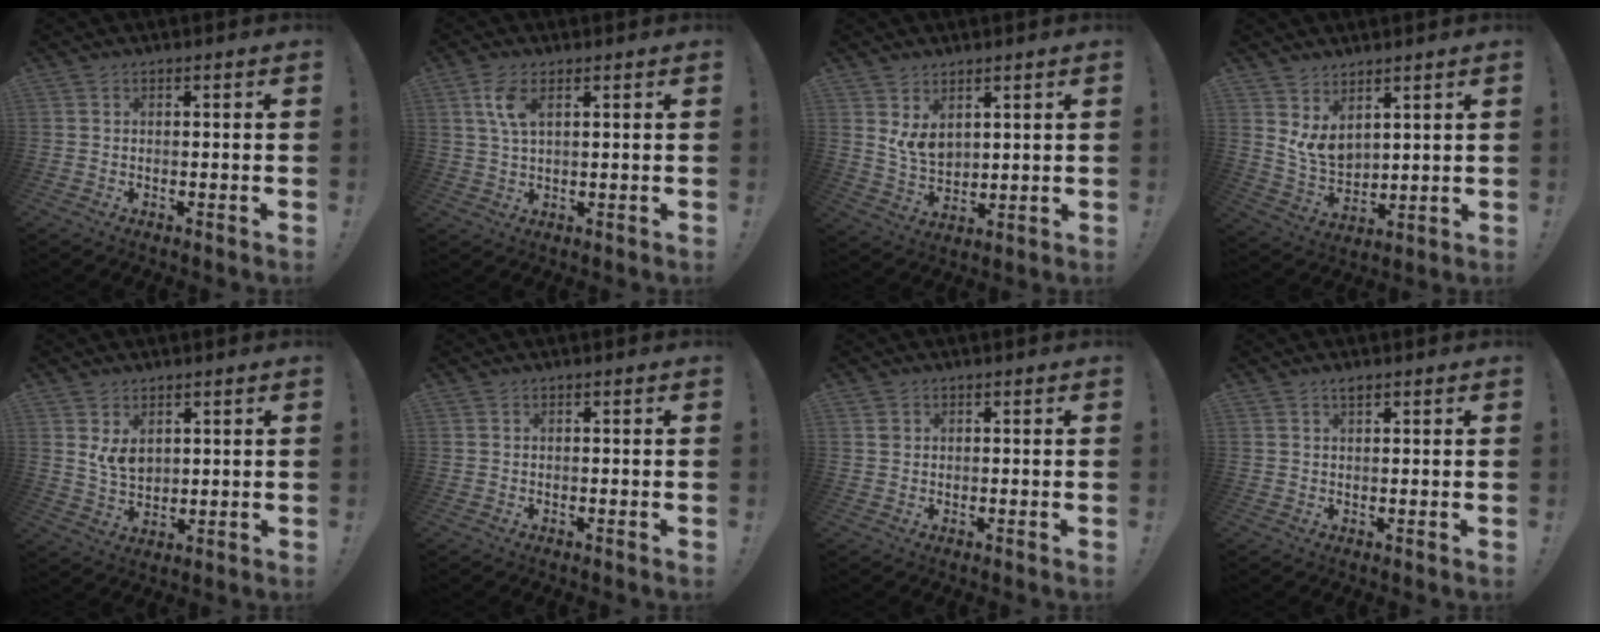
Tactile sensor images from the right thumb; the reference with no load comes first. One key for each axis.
{"total": 6.2, "fx": 2.4, "fy": 2.9, "fz": 4.9, "tx": -0.089, "ty": -0.006, "tz": 0.041}
{"total": 7.5, "fx": 3.8, "fy": 4.9, "fz": 4.2, "tx": -0.065, "ty": -0.025, "tz": 0.078}
{"total": 8.1, "fx": 4.6, "fy": 5.1, "fz": 4.2, "tx": -0.075, "ty": -0.039, "tz": 0.095}
{"total": 6.4, "fx": 2.8, "fy": 4.2, "fz": 3.9, "tx": -0.054, "ty": -0.014, "tz": 0.054}
{"total": 0.0}
{"total": 1.4, "fx": 0.7, "fy": 1.2, "fz": 0.3, "tx": 0.000, "ty": 0.001, "tz": 0.012}
{"total": 1.6, "fx": 1.2, "fy": 0.2, "fz": 1.0, "tx": -0.011, "ty": -0.005, "tz": 0.020}